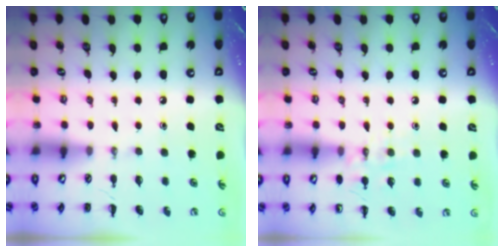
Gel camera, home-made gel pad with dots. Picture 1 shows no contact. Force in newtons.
{"total": 8.2, "press": 8.1, "slide": 1.4}